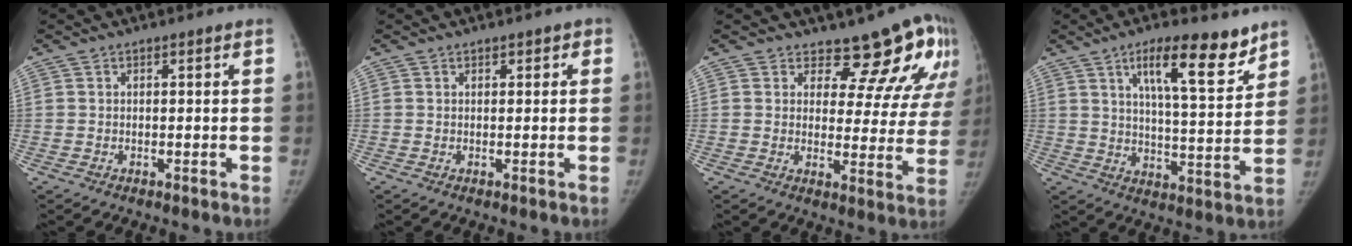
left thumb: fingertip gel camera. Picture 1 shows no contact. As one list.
[{"total": 1.2, "force": [0.6, 0.9, 0.5], "torque": [0.008, -0.001, 0.004]}, {"total": 14.2, "force": [11.6, 6.4, 5.3], "torque": [-0.005, -0.083, 0.118]}, {"total": 13.9, "force": [8.7, 3.9, 10.2], "torque": [-0.128, -0.050, 0.137]}]